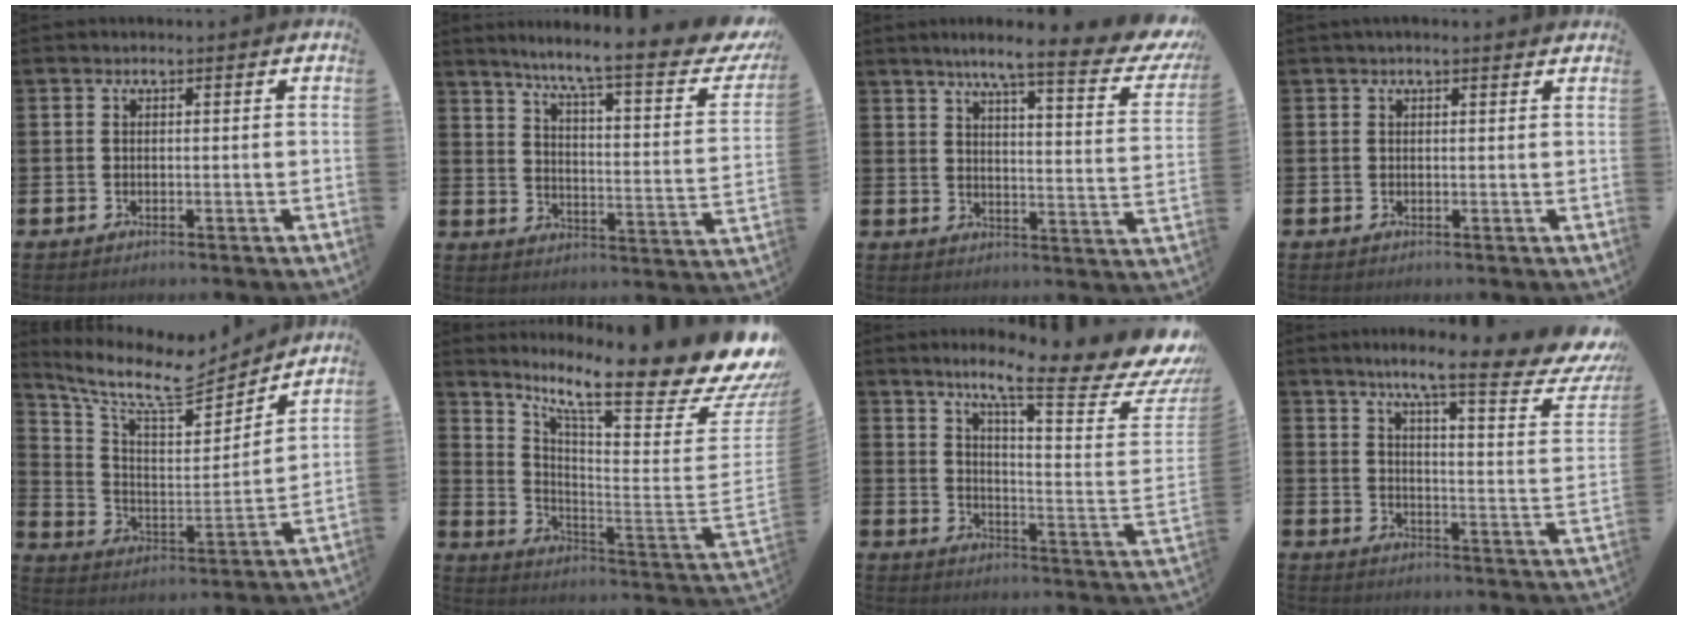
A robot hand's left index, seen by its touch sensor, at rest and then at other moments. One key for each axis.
{"total": 8.4, "fx": 6.0, "fy": 1.0, "fz": 5.8, "tx": -0.106, "ty": -0.055, "tz": 0.083}
{"total": 8.0, "fx": 6.3, "fy": 0.7, "fz": 4.9, "tx": -0.083, "ty": -0.056, "tz": 0.092}
{"total": 1.1, "fx": 0.9, "fy": 0.1, "fz": 0.6, "tx": -0.003, "ty": 0.000, "tz": 0.013}
{"total": 9.9, "fx": 8.2, "fy": 3.0, "fz": 4.6, "tx": -0.116, "ty": -0.057, "tz": 0.137}
{"total": 13.9, "fx": 10.3, "fy": 2.8, "fz": 9.0, "tx": -0.156, "ty": -0.097, "tz": 0.161}
{"total": 12.5, "fx": 9.3, "fy": 2.4, "fz": 7.9, "tx": -0.140, "ty": -0.074, "tz": 0.146}
{"total": 10.1, "fx": 7.1, "fy": 1.3, "fz": 7.0, "tx": -0.115, "ty": -0.061, "tz": 0.100}